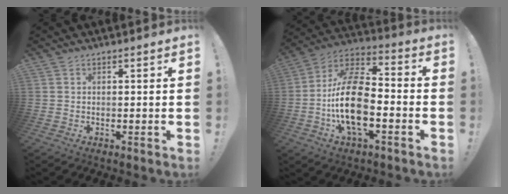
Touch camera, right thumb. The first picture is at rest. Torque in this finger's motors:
{"motor_torque": [2.43, 2.58, 1.52, -1.25, 0.63]}